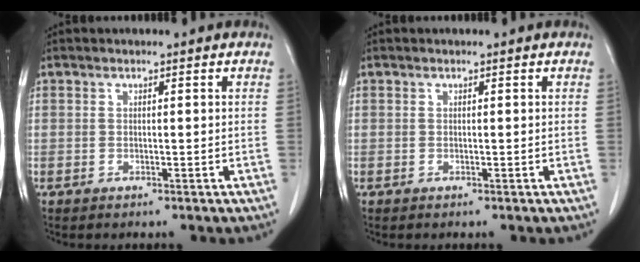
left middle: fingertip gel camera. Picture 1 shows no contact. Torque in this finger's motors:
{"motor_torque": [-0.01, 0.00, -0.01, 0.00]}